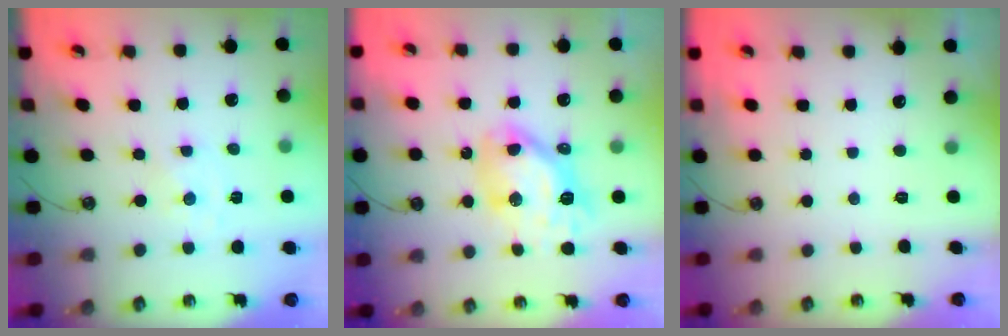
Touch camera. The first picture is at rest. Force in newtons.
{"total": 13.4, "press": 13.3, "slide": 1.2}
{"total": 0.0}